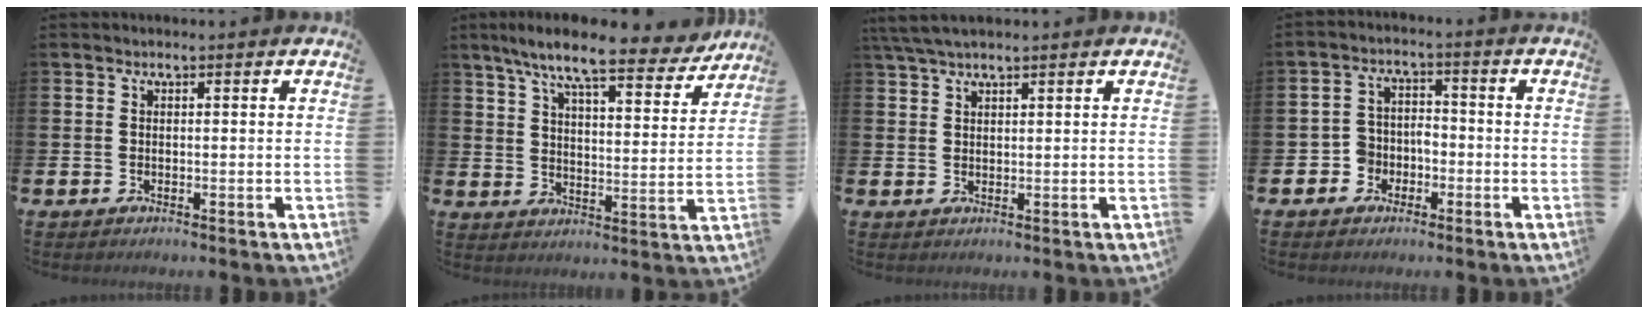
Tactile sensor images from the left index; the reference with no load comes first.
{"total": 9.6, "force": [8.4, 1.2, 4.6], "torque": [-0.104, -0.044, 0.143]}
{"total": 3.6, "force": [3.0, 0.7, 1.8], "torque": [-0.046, 0.001, 0.057]}
{"total": 3.7, "force": [-2.1, 3.0, 0.3], "torque": [-0.023, 0.005, -0.048]}